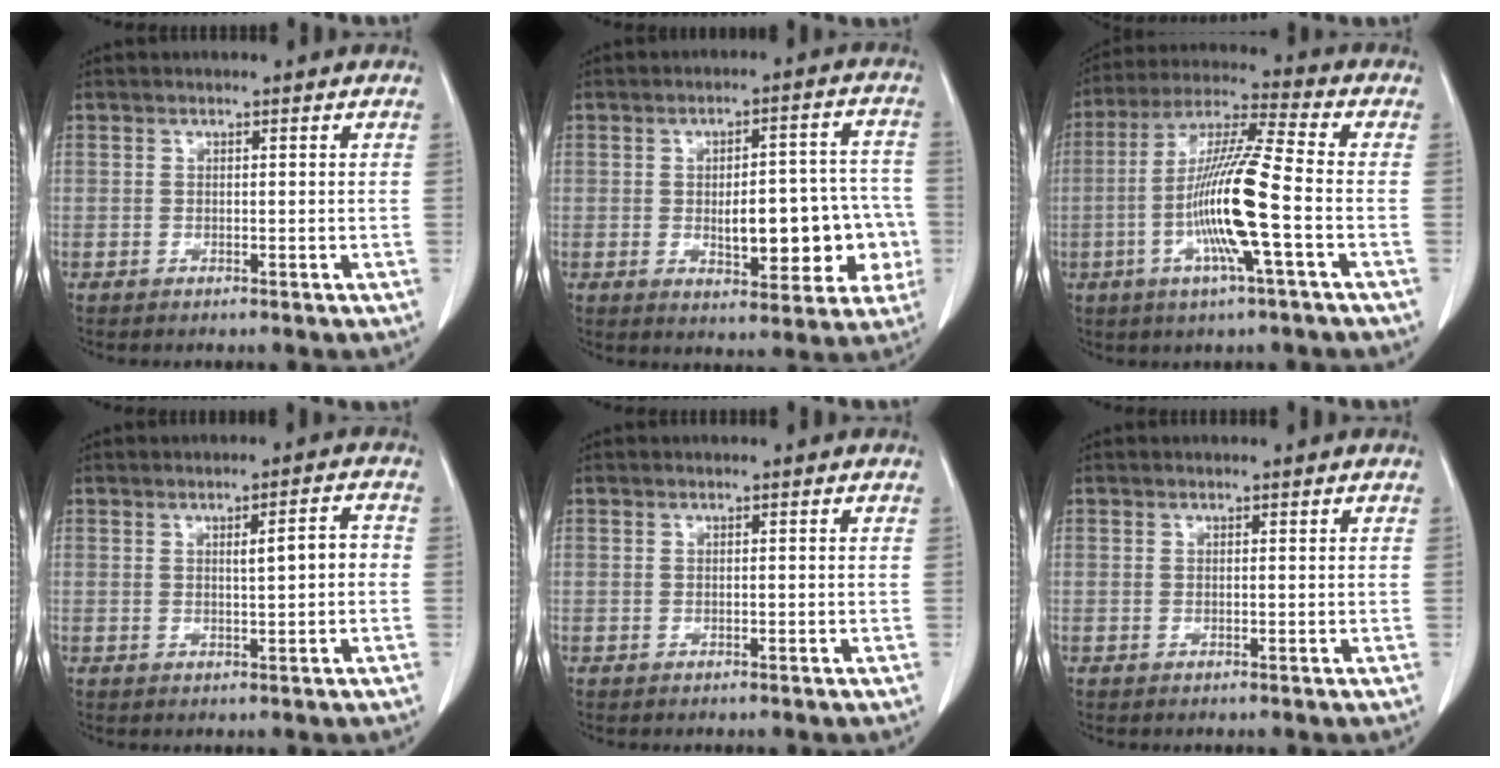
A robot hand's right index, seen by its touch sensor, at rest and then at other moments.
{"total": 13.9, "force": [-2.5, 5.9, 12.4], "torque": [-0.149, 0.037, -0.017]}
{"total": 14.8, "force": [-3.5, 0.3, 14.3], "torque": [-0.283, -0.005, -0.073]}
{"total": 4.4, "force": [0.2, 1.1, 4.3], "torque": [-0.070, 0.012, 0.008]}
{"total": 0.0}
{"total": 0.0}